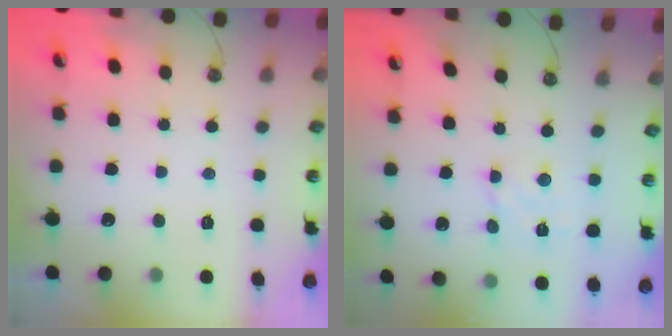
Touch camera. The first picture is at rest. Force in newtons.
{"total": 2.6, "press": 2.6, "slide": 0.4}